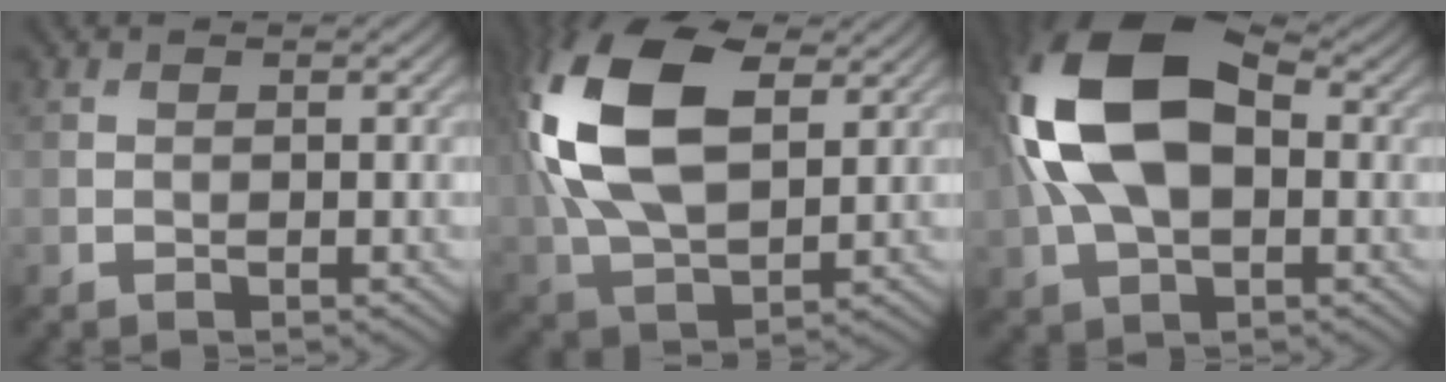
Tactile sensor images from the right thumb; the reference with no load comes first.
{"total": 17.8, "force": [5.0, 10.4, 13.6], "torque": [-0.328, 0.011, 0.099]}
{"total": 16.5, "force": [2.0, 9.7, 13.2], "torque": [-0.282, 0.021, 0.023]}